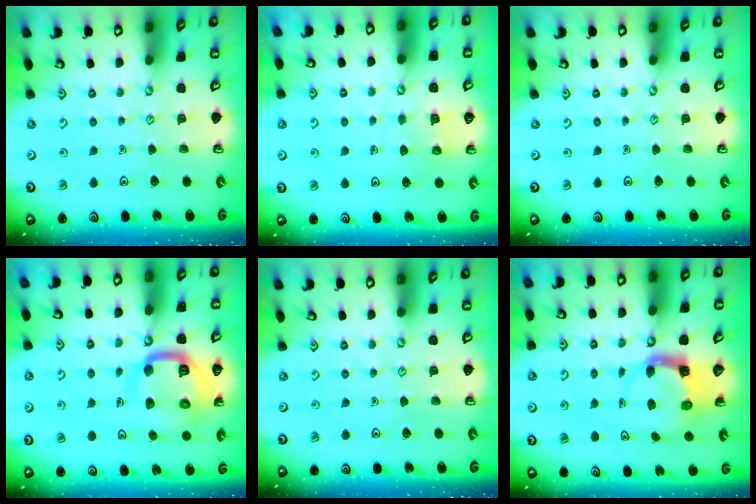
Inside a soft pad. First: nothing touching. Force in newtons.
{"total": 3.7, "press": 3.7, "slide": 0.2}
{"total": 0.0}
{"total": 14.3, "press": 14.1, "slide": 1.8}
{"total": 0.0}
{"total": 3.6, "press": 3.6, "slide": 0.6}